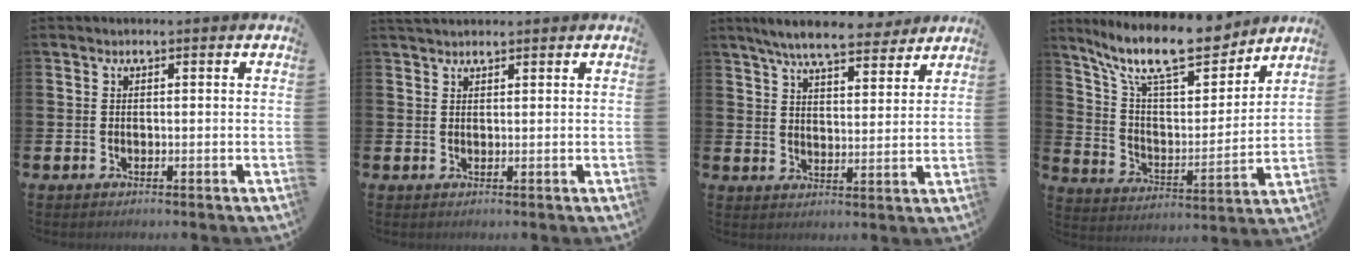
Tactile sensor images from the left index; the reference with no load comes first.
{"total": 1.7, "force": [1.6, 0.4, 0.2], "torque": [0.001, -0.001, 0.028]}
{"total": 7.7, "force": [7.0, 1.4, 2.9], "torque": [-0.070, -0.031, 0.124]}
{"total": 13.8, "force": [11.5, 3.6, 6.8], "torque": [-0.163, -0.060, 0.202]}